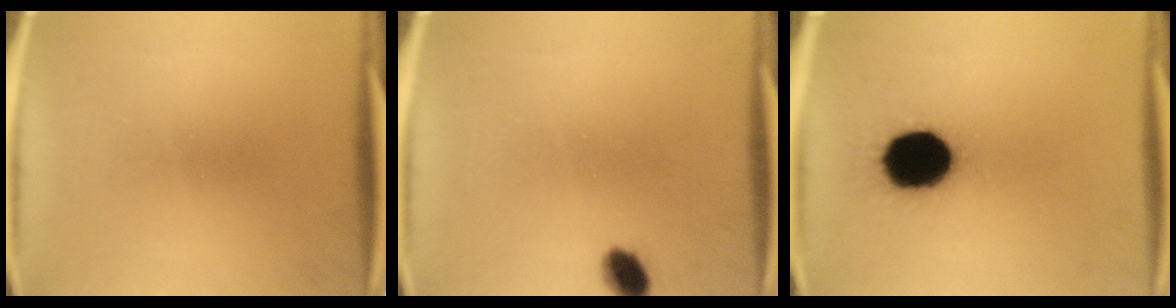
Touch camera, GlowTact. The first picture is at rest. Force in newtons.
{"total": 4.2}
{"total": 19.4}